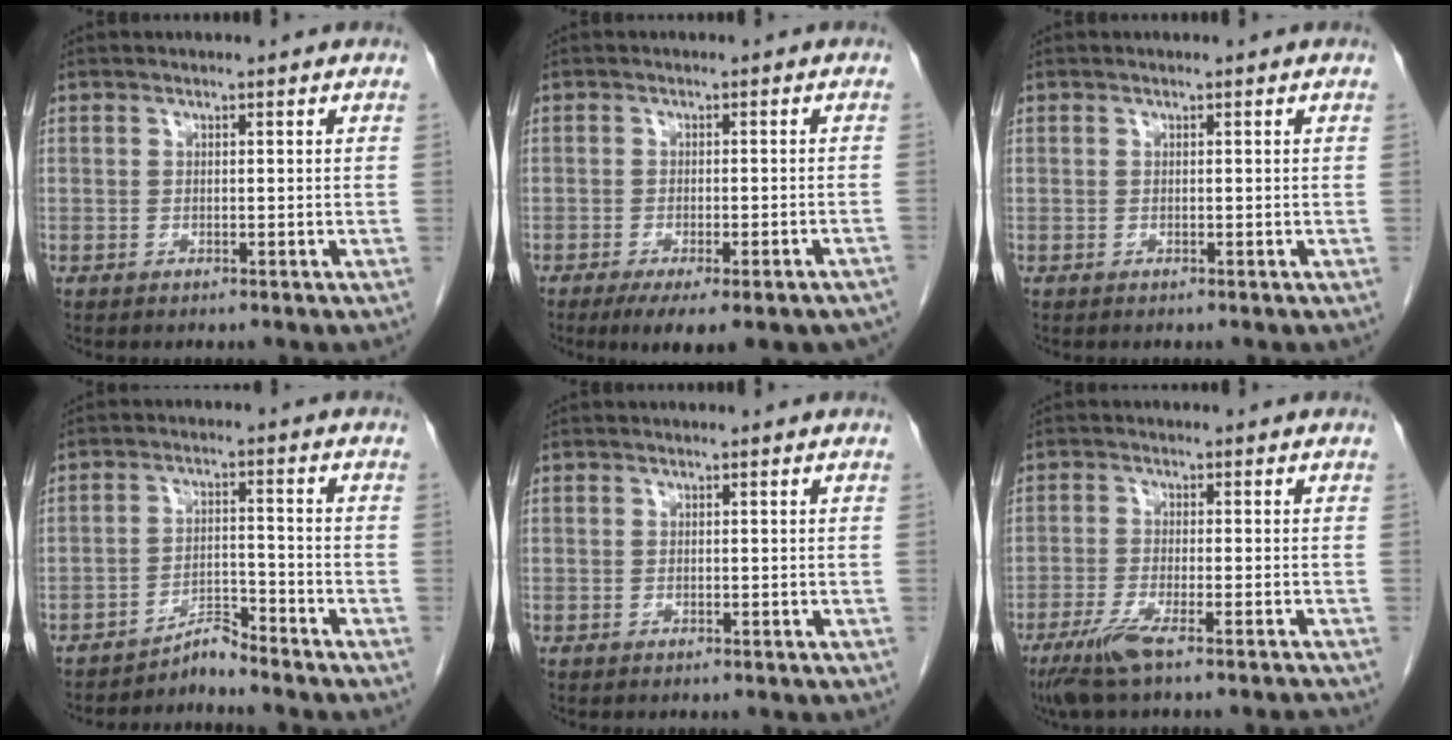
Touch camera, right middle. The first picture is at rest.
{"total": 11.4, "force": [-8.8, 2.3, 6.8], "torque": [-0.067, -0.005, -0.112]}
{"total": 0.0}
{"total": 3.4, "force": [-3.4, -0.3, 0.0], "torque": [0.005, -0.009, -0.059]}
{"total": 0.0}
{"total": 7.3, "force": [-5.6, -0.3, 4.7], "torque": [-0.078, -0.021, -0.097]}